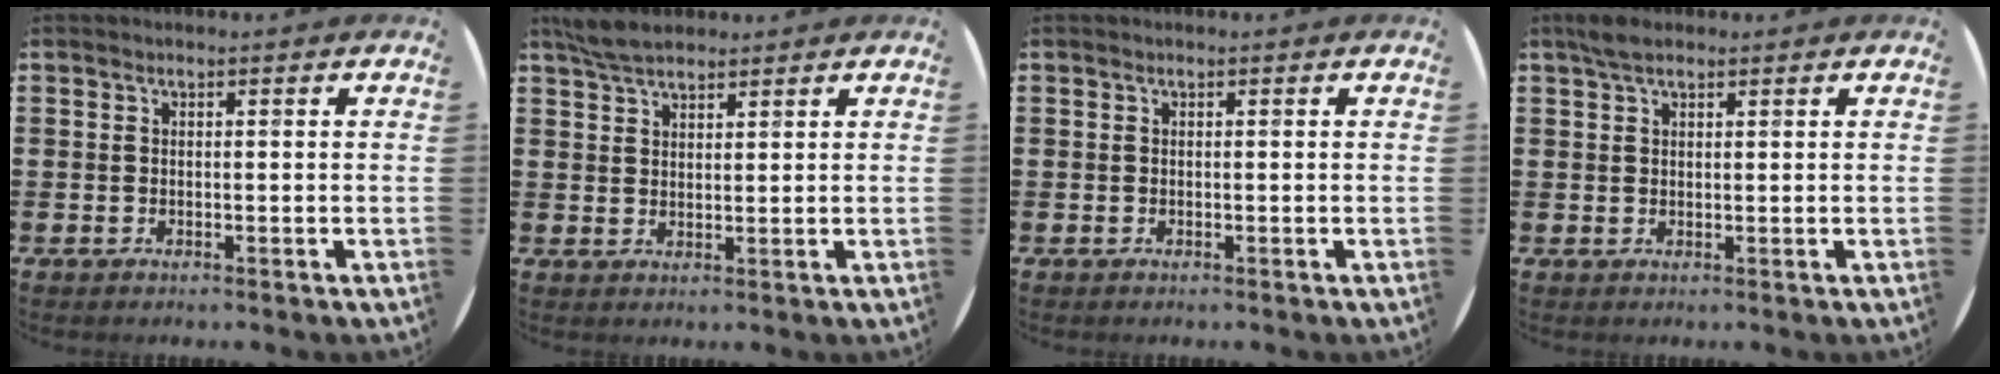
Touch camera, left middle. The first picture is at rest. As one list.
[{"total": 4.8, "force": [4.1, 1.6, 1.9], "torque": [-0.047, 0.000, 0.079]}, {"total": 0.0}, {"total": 2.4, "force": [1.8, 0.9, 1.3], "torque": [-0.030, 0.006, 0.034]}]